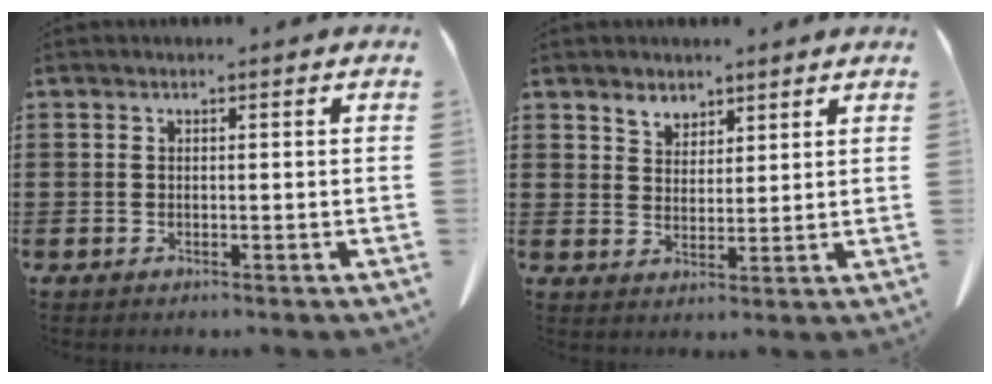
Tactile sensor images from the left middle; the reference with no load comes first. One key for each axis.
{"total": 3.3, "fx": 2.8, "fy": 1.7, "fz": 0.3, "tx": -0.015, "ty": 0.002, "tz": 0.054}